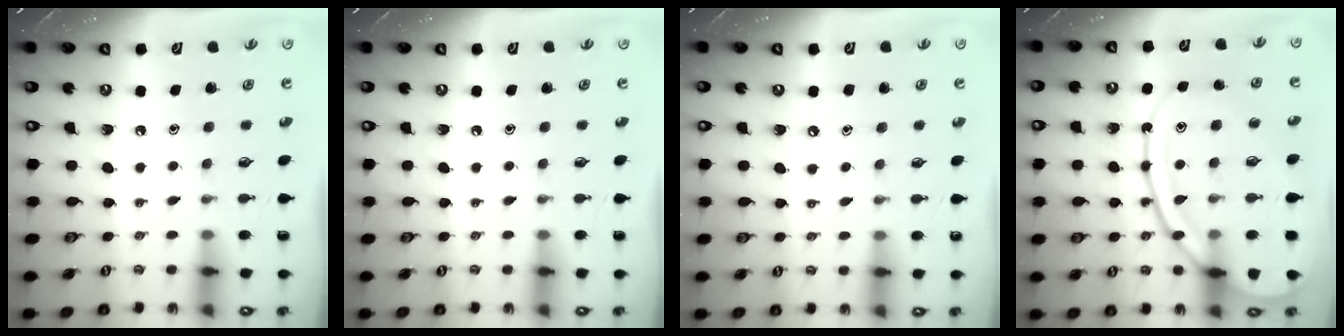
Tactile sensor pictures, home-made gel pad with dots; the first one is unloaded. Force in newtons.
{"total": 0.0}
{"total": 3.9, "press": 3.9, "slide": 0.5}
{"total": 17.4, "press": 17.3, "slide": 1.7}